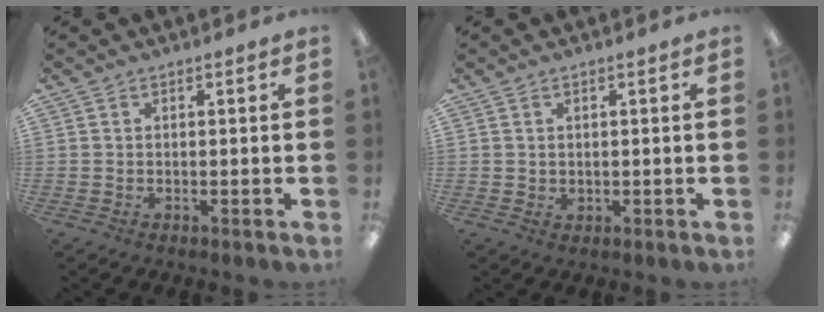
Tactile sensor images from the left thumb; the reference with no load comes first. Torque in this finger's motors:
{"motor_torque": [-0.48, 0.10, 0.17, -0.29, 0.00]}